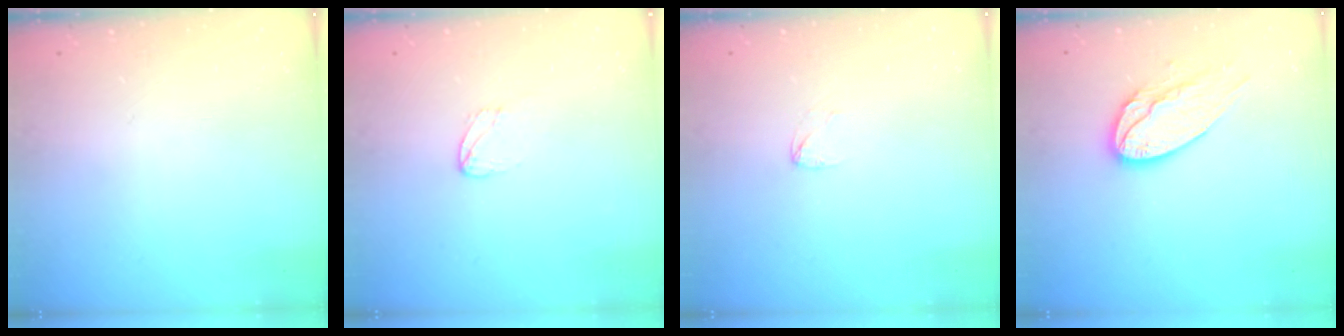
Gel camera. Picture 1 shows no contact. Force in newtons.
{"total": 3.6, "press": 3.6, "slide": 0.3}
{"total": 2.4, "press": 2.4, "slide": 0.2}
{"total": 14.0, "press": 14.0, "slide": 1.2}